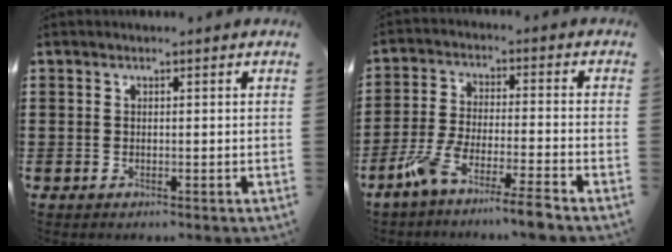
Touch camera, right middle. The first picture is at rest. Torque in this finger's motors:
{"motor_torque": [1.21, -0.93, 0.44, 0.19]}